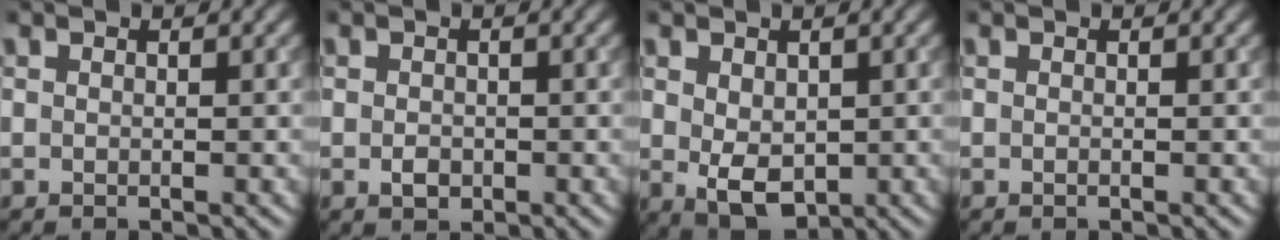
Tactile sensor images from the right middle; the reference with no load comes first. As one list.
[{"total": 1.3, "force": [-0.4, 0.9, 0.8], "torque": [-0.012, -0.003, -0.008]}, {"total": 4.0, "force": [-0.1, 2.6, 3.0], "torque": [-0.059, -0.009, 0.007]}, {"total": 0.0}]